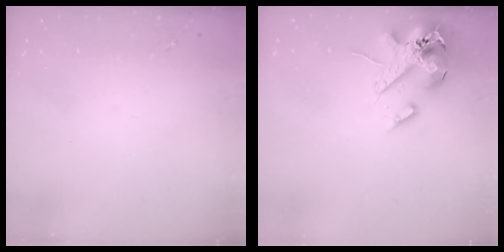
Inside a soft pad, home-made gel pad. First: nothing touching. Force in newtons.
{"total": 16.3, "press": 16.1, "slide": 2.7}